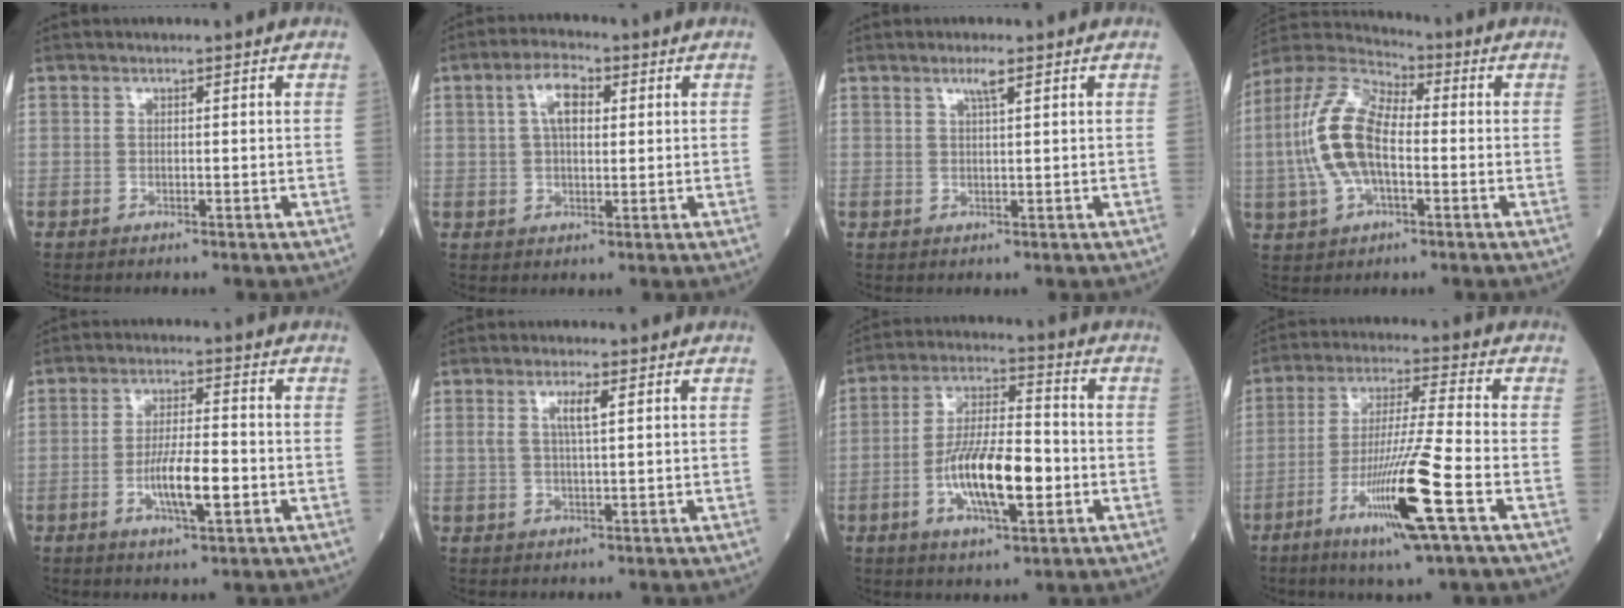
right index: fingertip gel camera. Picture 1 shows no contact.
{"total": 5.7, "force": [1.7, 2.6, 4.8], "torque": [-0.093, 0.017, 0.030]}
{"total": 2.0, "force": [1.2, 0.0, 1.6], "torque": [-0.032, 0.001, 0.022]}
{"total": 12.8, "force": [-1.0, 6.0, 11.3], "torque": [-0.261, 0.020, -0.022]}
{"total": 7.5, "force": [-2.2, 1.4, 7.1], "torque": [-0.127, 0.000, -0.038]}
{"total": 3.3, "force": [1.1, 0.4, 3.1], "torque": [-0.063, 0.002, 0.020]}
{"total": 12.9, "force": [-3.3, 3.6, 11.9], "torque": [-0.223, 0.004, -0.058]}
{"total": 13.8, "force": [-5.8, -0.8, 12.5], "torque": [-0.240, -0.021, -0.108]}